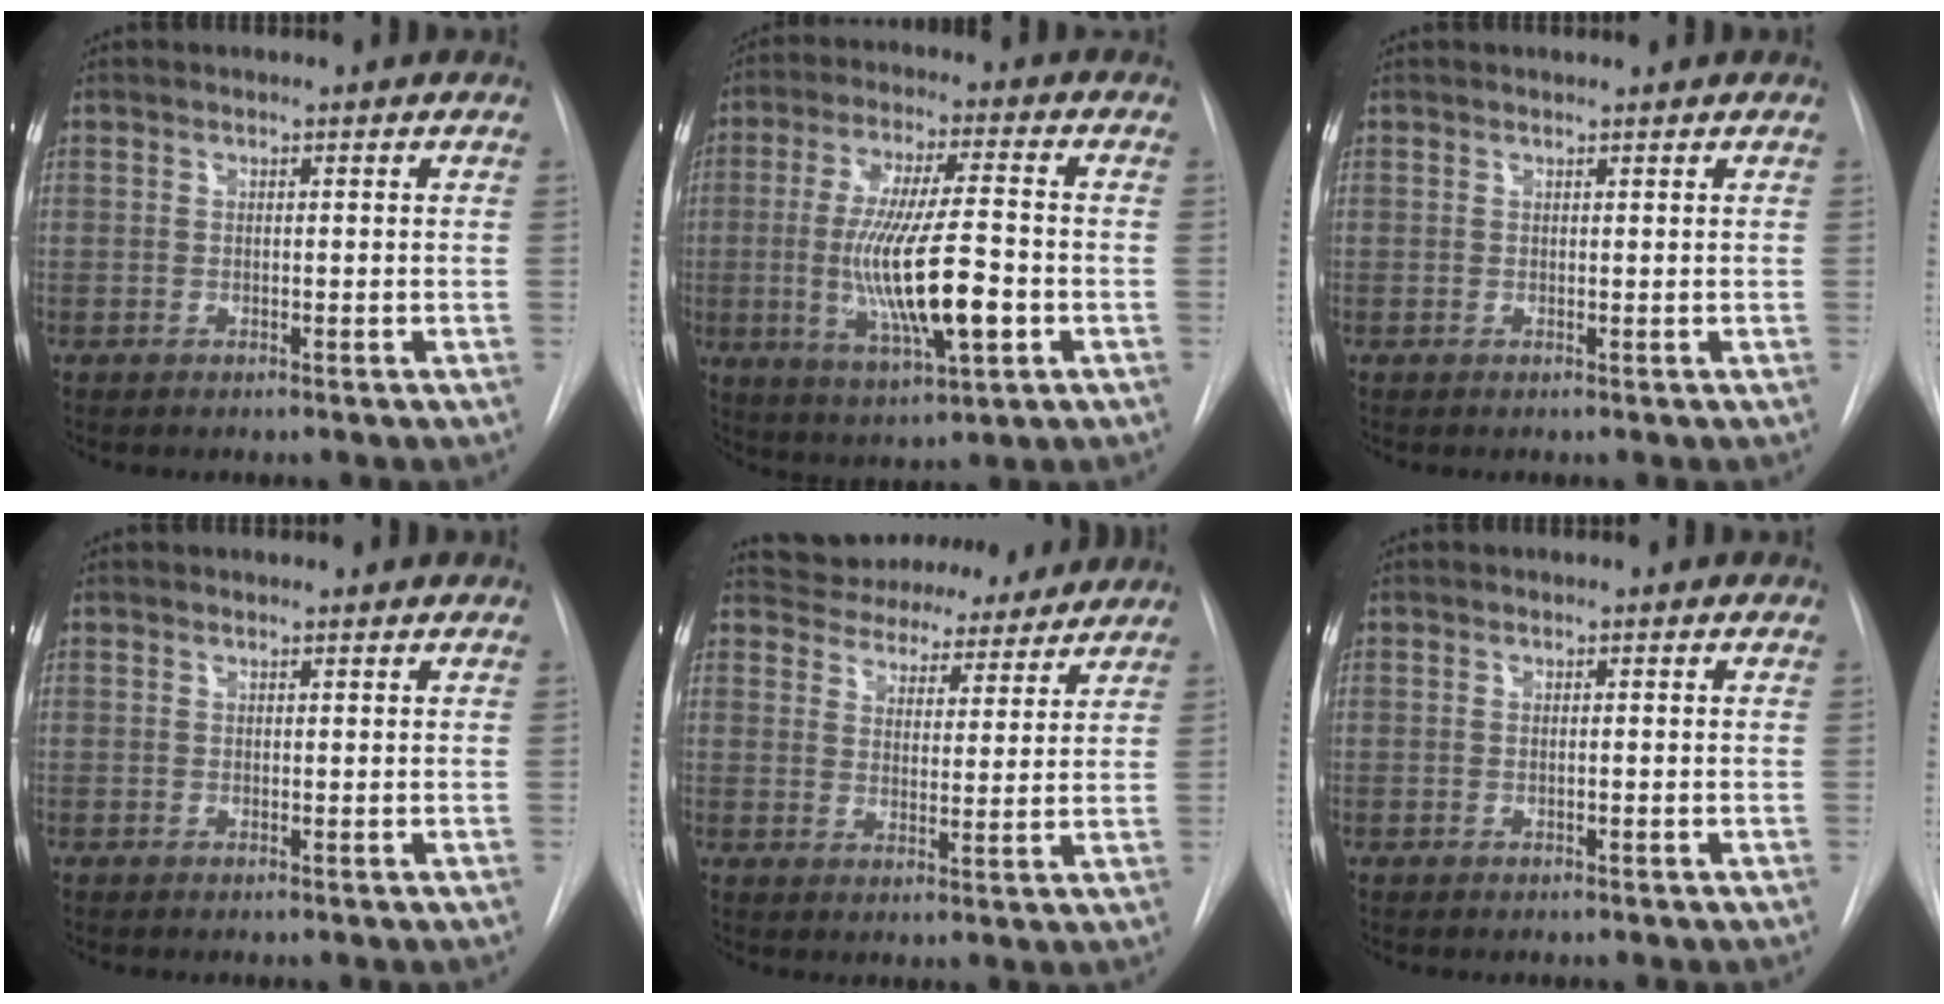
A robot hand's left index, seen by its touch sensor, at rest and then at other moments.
{"total": 14.6, "force": [-2.8, 2.4, 14.1], "torque": [-0.266, -0.011, -0.043]}
{"total": 0.6, "force": [0.5, -0.1, 0.0], "torque": [-0.001, 0.002, 0.010]}
{"total": 0.0}
{"total": 14.0, "force": [13.0, 4.4, 2.8], "torque": [-0.038, 0.013, 0.180]}
{"total": 0.6, "force": [-0.2, 0.1, 0.5], "torque": [-0.012, -0.001, 0.000]}